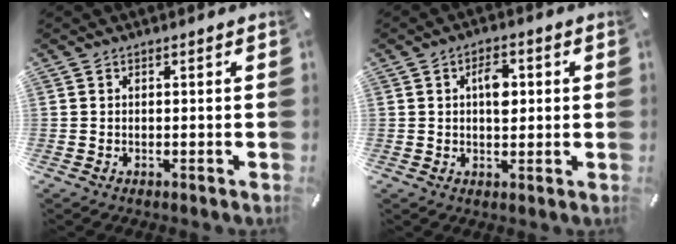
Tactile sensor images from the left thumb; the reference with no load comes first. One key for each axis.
{"total": 5.7, "fx": 1.0, "fy": 3.3, "fz": 4.5, "tx": -0.060, "ty": -0.002, "tz": 0.008}